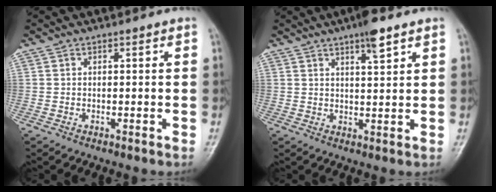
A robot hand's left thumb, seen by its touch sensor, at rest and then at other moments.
{"total": 5.0, "force": [3.2, 0.9, 3.7], "torque": [-0.056, -0.014, 0.050]}